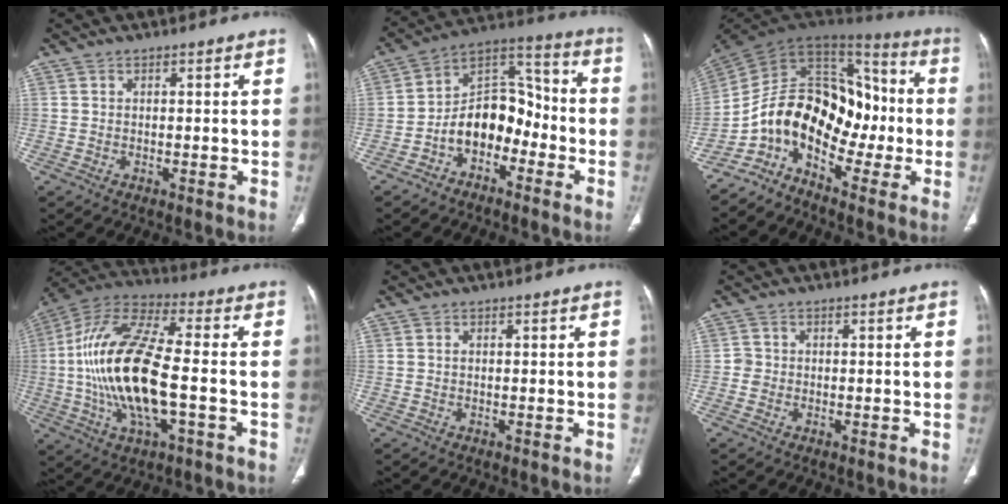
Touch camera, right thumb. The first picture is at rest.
{"total": 12.3, "force": [-4.7, 8.4, 7.7], "torque": [-0.092, 0.074, -0.088]}
{"total": 18.8, "force": [-5.8, 11.8, 13.4], "torque": [-0.190, 0.103, -0.110]}
{"total": 21.3, "force": [-2.3, 7.8, 19.7], "torque": [-0.409, 0.023, -0.042]}
{"total": 0.0}
{"total": 1.6, "force": [-0.3, 1.5, 0.2], "torque": [0.006, 0.007, -0.009]}